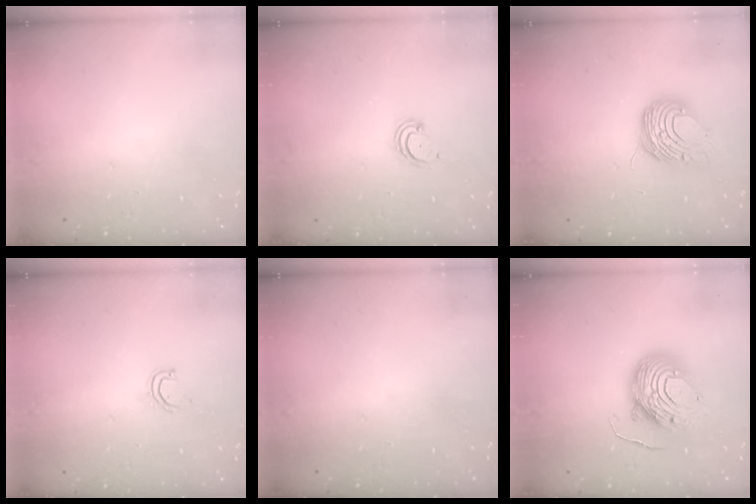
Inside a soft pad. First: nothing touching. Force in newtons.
{"total": 2.8, "press": 2.8, "slide": 0.3}
{"total": 8.9, "press": 8.9, "slide": 0.5}
{"total": 4.3, "press": 4.3, "slide": 0.4}
{"total": 0.0}
{"total": 12.8, "press": 12.7, "slide": 1.3}